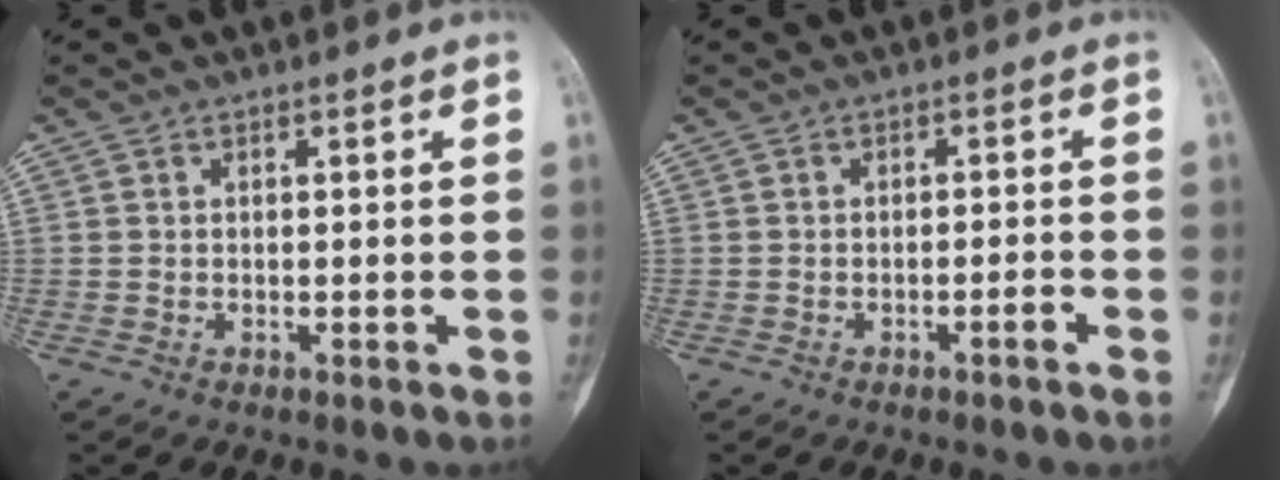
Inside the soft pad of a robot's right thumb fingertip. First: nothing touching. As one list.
[{"total": 1.8, "force": [-1.1, 0.2, 1.4], "torque": [-0.027, 0.010, -0.018]}]